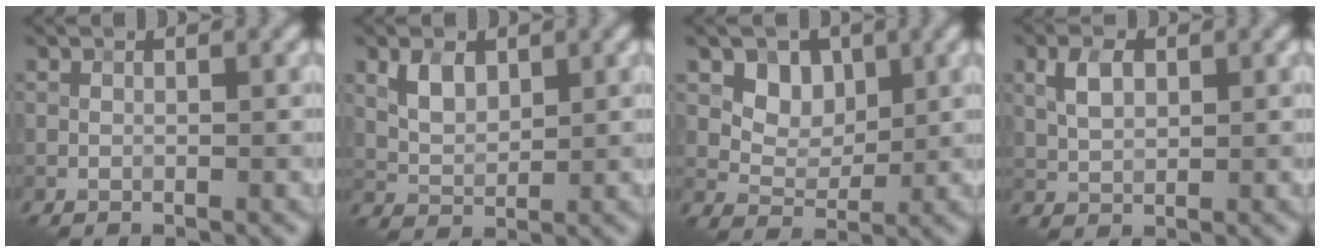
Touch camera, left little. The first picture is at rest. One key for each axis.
{"total": 2.8, "fx": 1.2, "fy": 1.7, "fz": 1.9, "tx": -0.039, "ty": -0.001, "tz": 0.025}
{"total": 3.5, "fx": 1.5, "fy": 2.7, "fz": 1.7, "tx": -0.031, "ty": -0.011, "tz": 0.031}
{"total": 2.8, "fx": 0.8, "fy": 1.7, "fz": 2.0, "tx": -0.042, "ty": 0.004, "tz": 0.016}